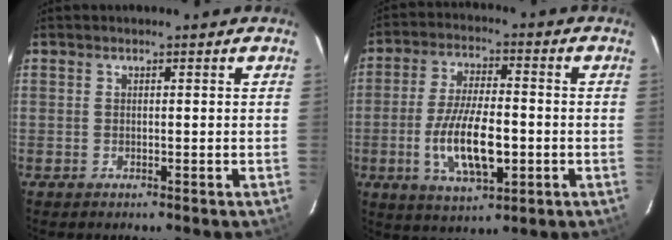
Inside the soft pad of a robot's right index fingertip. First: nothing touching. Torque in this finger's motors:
{"motor_torque": [0.48, -0.14, 0.48, 0.21]}